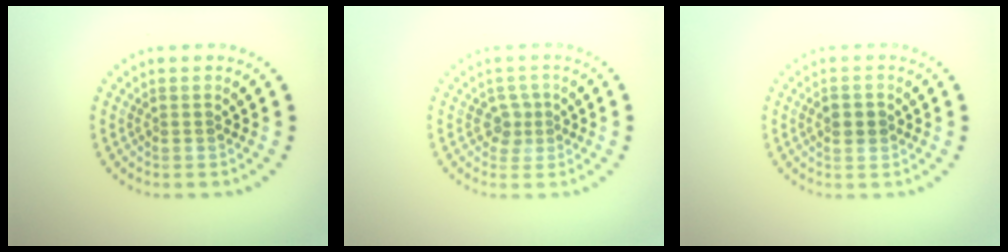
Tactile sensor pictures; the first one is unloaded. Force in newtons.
{"total": 1.7, "press": 1.3, "slide": 1.0}
{"total": 2.0, "press": 2.0, "slide": 0.2}